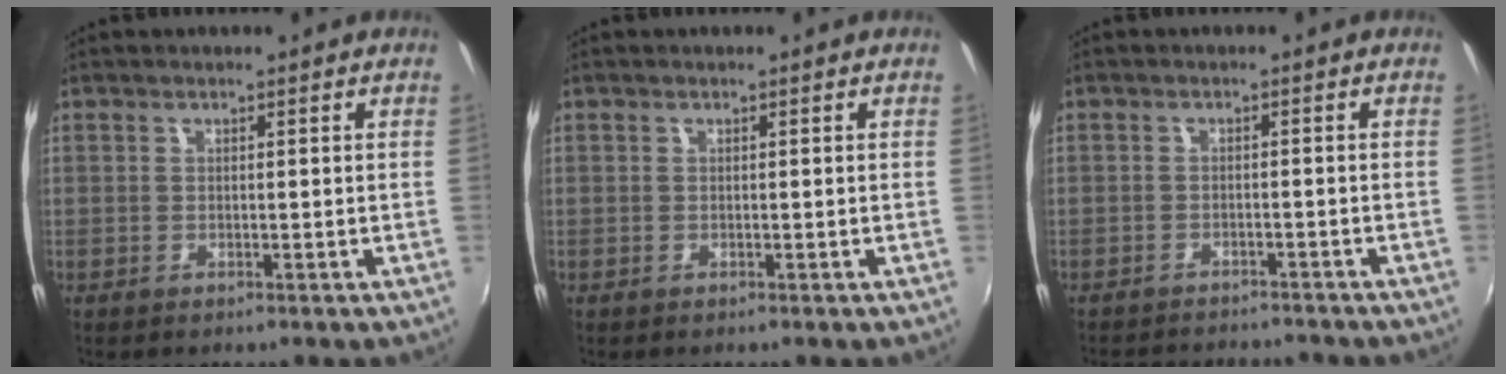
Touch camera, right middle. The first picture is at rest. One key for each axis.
{"total": 0.0}
{"total": 9.2, "fx": -8.5, "fy": 2.0, "fz": 2.9, "tx": -0.071, "ty": -0.009, "tz": -0.122}